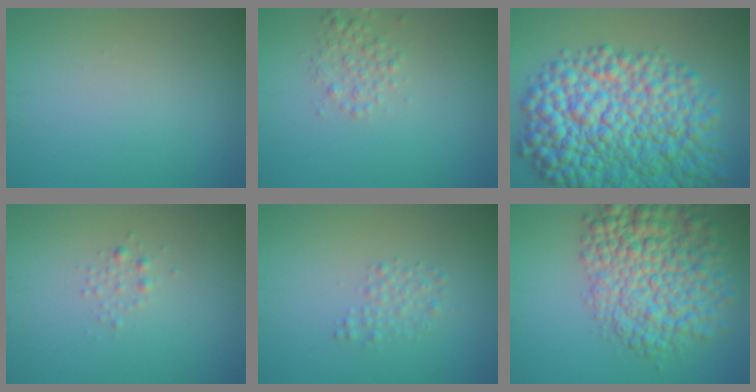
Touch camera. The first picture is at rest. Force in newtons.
{"total": 1.8, "press": 1.8, "slide": 0.0}
{"total": 14.4, "press": 14.4, "slide": 0.4}
{"total": 0.9, "press": 0.9, "slide": 0.0}
{"total": 1.5, "press": 1.5, "slide": 0.0}
{"total": 9.7, "press": 9.7, "slide": 0.3}